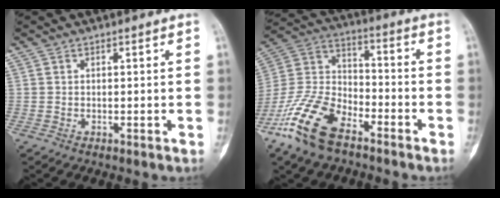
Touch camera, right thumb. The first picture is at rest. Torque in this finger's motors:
{"motor_torque": [0.21, 0.30, 1.31, -1.47, 0.14]}